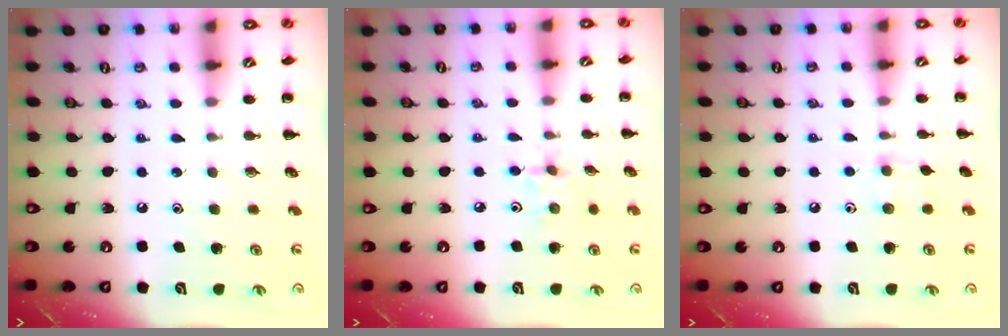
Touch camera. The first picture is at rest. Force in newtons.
{"total": 3.4, "press": 3.2, "slide": 1.0}
{"total": 4.3, "press": 4.1, "slide": 1.4}